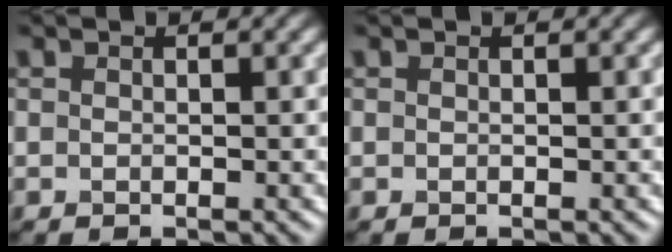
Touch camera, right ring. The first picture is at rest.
{"total": 0.0}